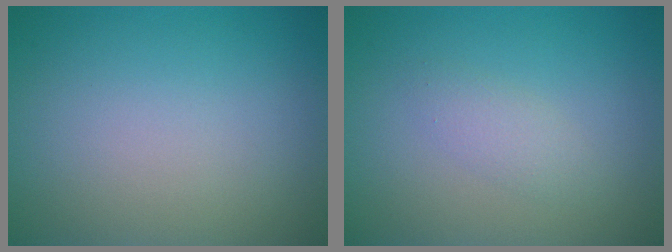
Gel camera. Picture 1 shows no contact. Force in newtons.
{"total": 1.5, "press": 1.5, "slide": 0.1}